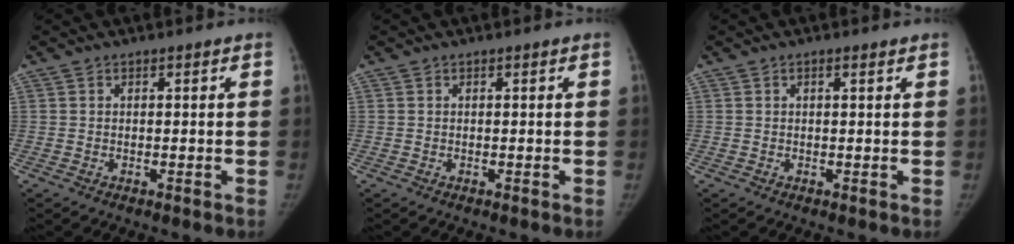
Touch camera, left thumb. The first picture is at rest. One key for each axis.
{"total": 0.0}
{"total": 0.9, "fx": 0.5, "fy": 0.2, "fz": 0.7, "tx": -0.012, "ty": 0.000, "tz": 0.009}